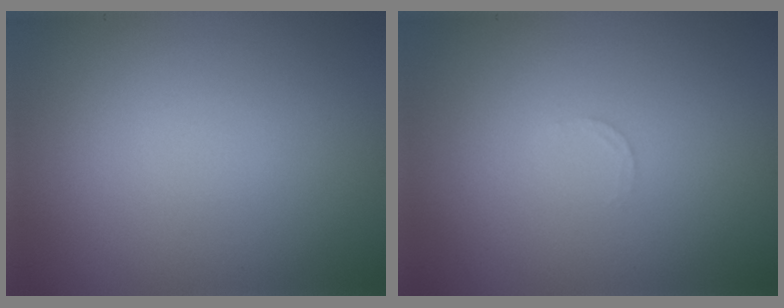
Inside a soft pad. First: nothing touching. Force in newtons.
{"total": 0.7, "press": 0.6, "slide": 0.3}